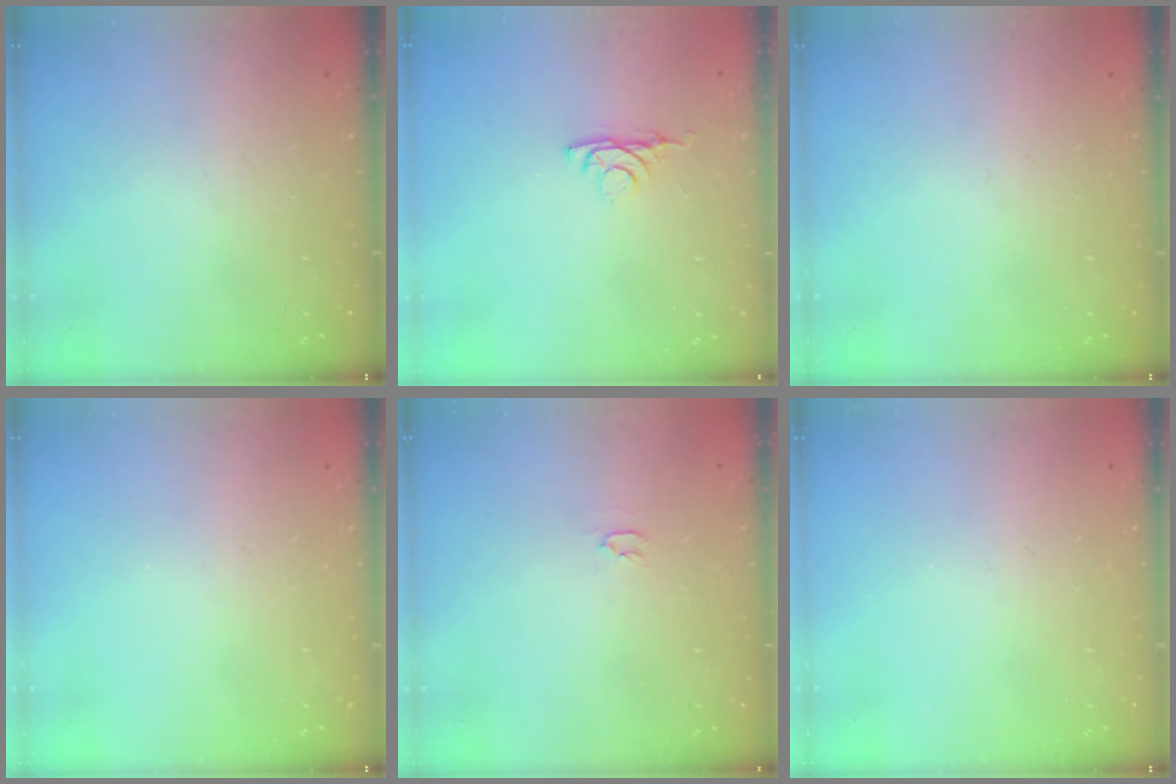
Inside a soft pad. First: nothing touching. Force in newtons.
{"total": 3.4, "press": 3.3, "slide": 0.6}
{"total": 0.0}
{"total": 0.0}
{"total": 2.0, "press": 2.0, "slide": 0.3}
{"total": 0.0}